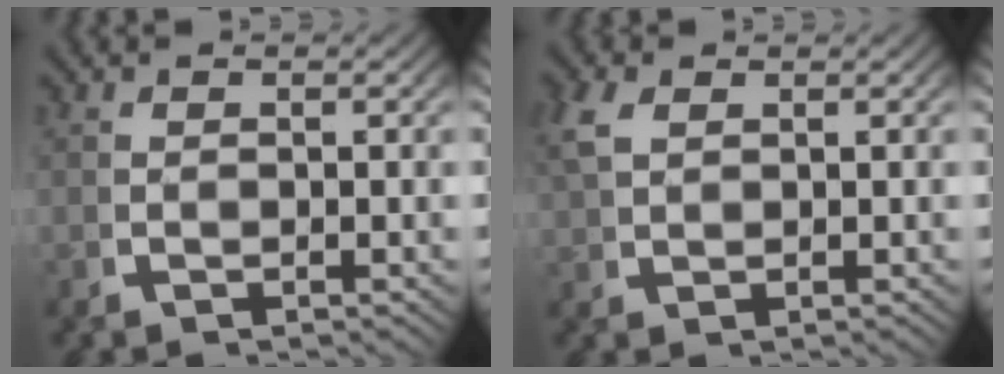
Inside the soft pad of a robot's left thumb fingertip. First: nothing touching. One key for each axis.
{"total": 2.2, "fx": 1.6, "fy": 1.0, "fz": 1.1, "tx": -0.033, "ty": 0.006, "tz": 0.037}